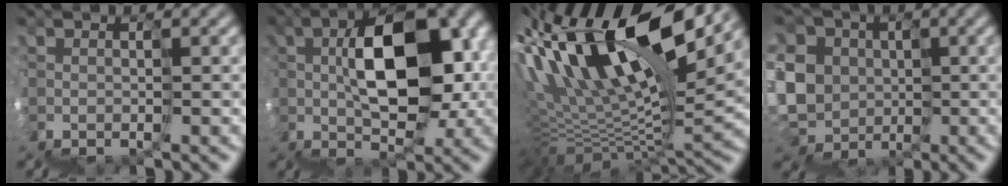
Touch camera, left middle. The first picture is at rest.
{"total": 7.7, "force": [2.7, 4.2, 5.8], "torque": [-0.081, 0.046, 0.034]}
{"total": 12.7, "force": [6.9, 3.8, 10.0], "torque": [-0.183, 0.050, 0.108]}
{"total": 8.8, "force": [1.3, 8.6, 0.9], "torque": [-0.055, 0.025, -0.014]}